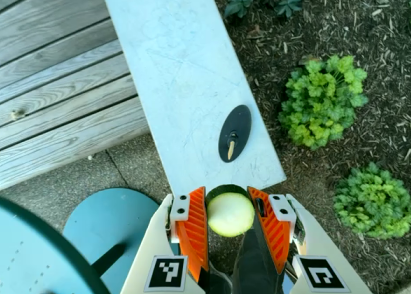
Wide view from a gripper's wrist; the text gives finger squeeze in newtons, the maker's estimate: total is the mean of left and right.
{"total": 10.6, "left": 10.7, "right": 10.6}